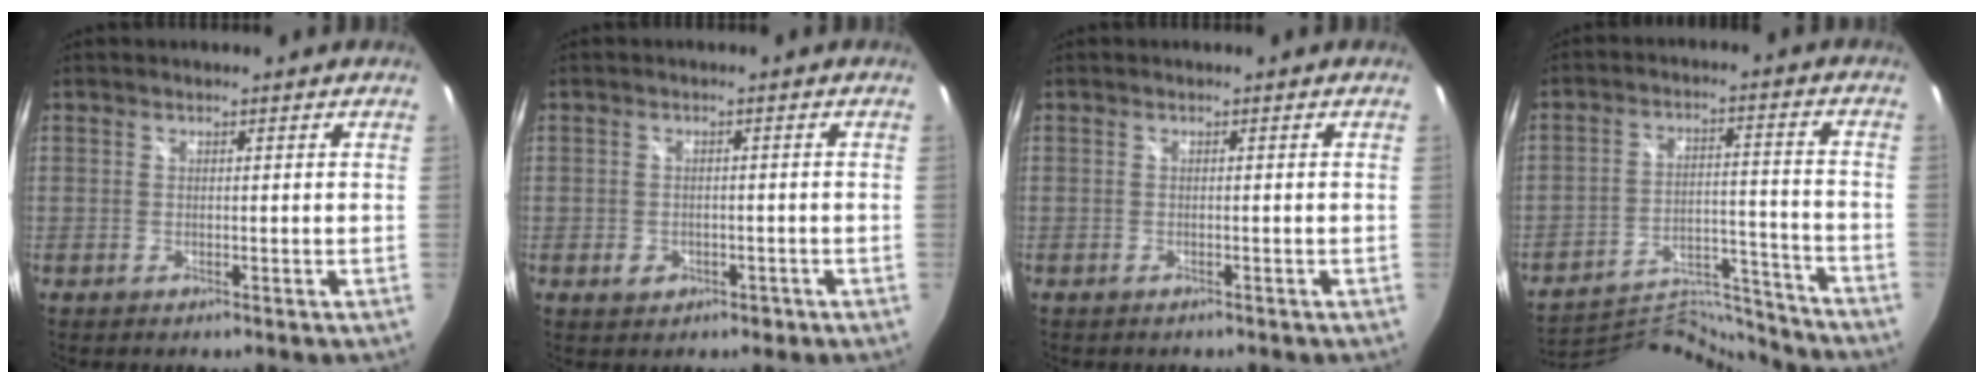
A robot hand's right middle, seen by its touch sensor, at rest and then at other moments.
{"total": 2.7, "force": [-1.0, 2.3, 1.0], "torque": [-0.021, 0.002, -0.009]}
{"total": 0.8, "force": [-0.7, 0.4, 0.1], "torque": [-0.007, 0.001, -0.008]}
{"total": 17.0, "force": [-16.8, 1.1, 2.0], "torque": [-0.044, 0.024, -0.261]}